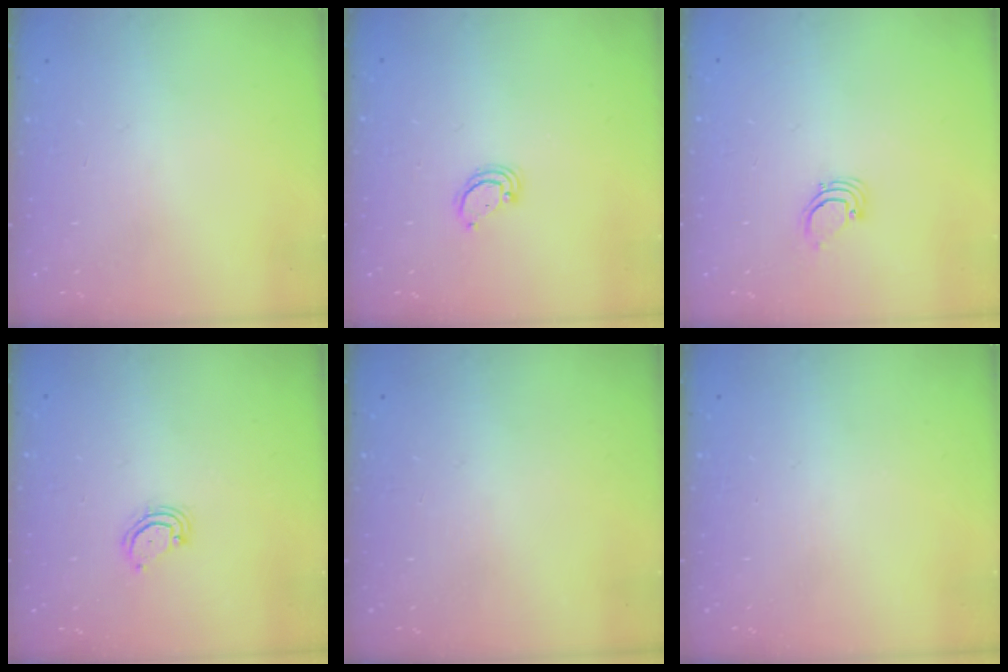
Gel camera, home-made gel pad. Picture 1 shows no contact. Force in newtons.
{"total": 2.8, "press": 2.8, "slide": 0.2}
{"total": 1.9, "press": 1.9, "slide": 0.1}
{"total": 3.8, "press": 3.8, "slide": 0.5}
{"total": 0.0}
{"total": 0.0}